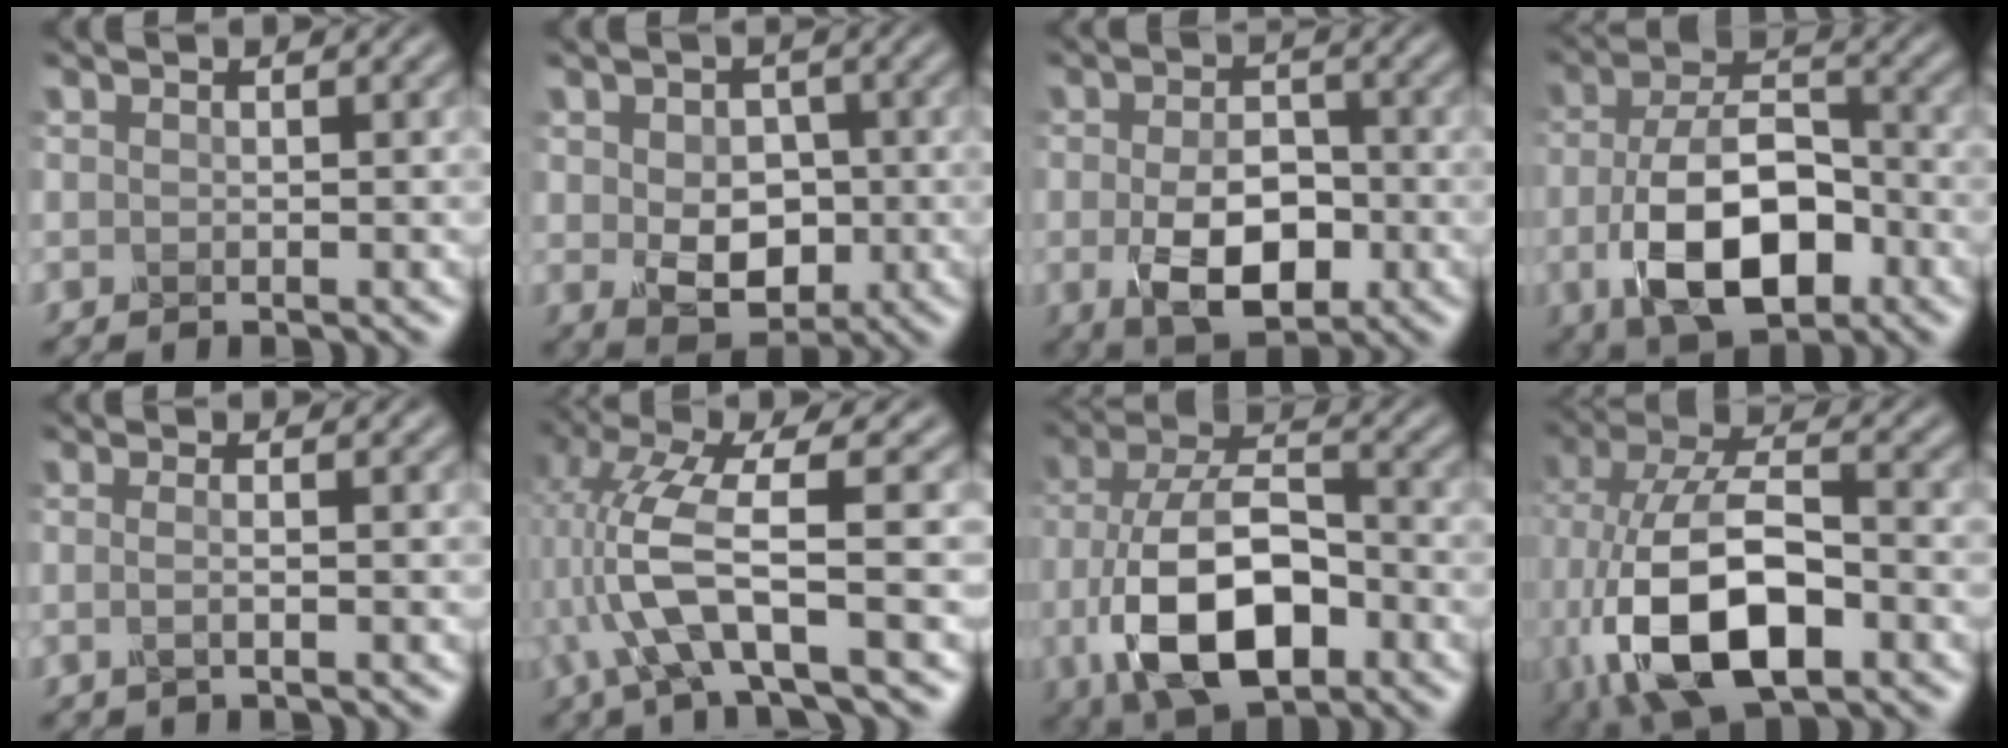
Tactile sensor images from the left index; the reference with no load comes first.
{"total": 4.8, "force": [-0.6, 3.6, 3.0], "torque": [-0.067, -0.014, -0.006]}
{"total": 5.6, "force": [-1.7, 3.3, 4.2], "torque": [-0.094, -0.008, -0.029]}
{"total": 9.4, "force": [-3.5, 5.1, 7.1], "torque": [-0.152, -0.004, -0.064]}
{"total": 1.4, "force": [-0.1, 0.6, 1.3], "torque": [-0.015, -0.007, -0.016]}
{"total": 6.0, "force": [-0.5, 1.2, 5.9], "torque": [-0.144, 0.002, -0.008]}
{"total": 10.6, "force": [-3.9, 5.7, 8.1], "torque": [-0.172, -0.003, -0.072]}
{"total": 12.5, "force": [-3.1, 7.1, 9.8], "torque": [-0.210, -0.010, -0.056]}